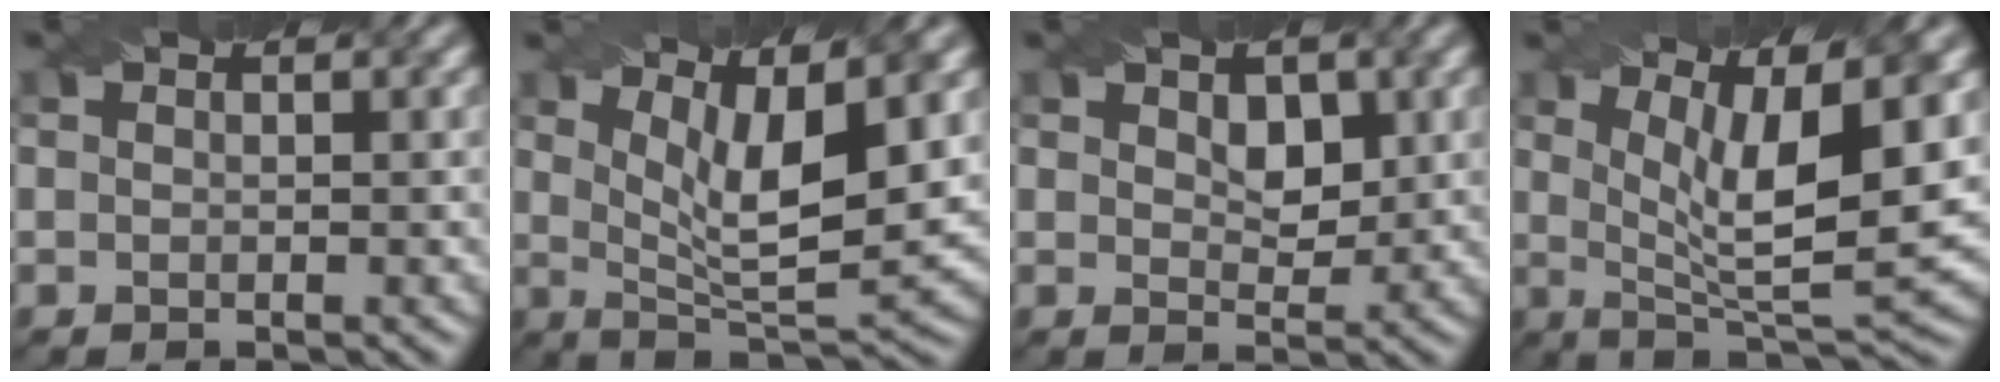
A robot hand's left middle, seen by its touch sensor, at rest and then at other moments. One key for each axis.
{"total": 7.4, "fx": 2.8, "fy": 2.0, "fz": 6.6, "tx": -0.117, "ty": -0.007, "tz": 0.052}
{"total": 2.5, "fx": 1.0, "fy": 1.6, "fz": 1.6, "tx": -0.026, "ty": -0.006, "tz": 0.020}
{"total": 8.8, "fx": 2.3, "fy": 2.3, "fz": 8.2, "tx": -0.140, "ty": -0.005, "tz": 0.043}